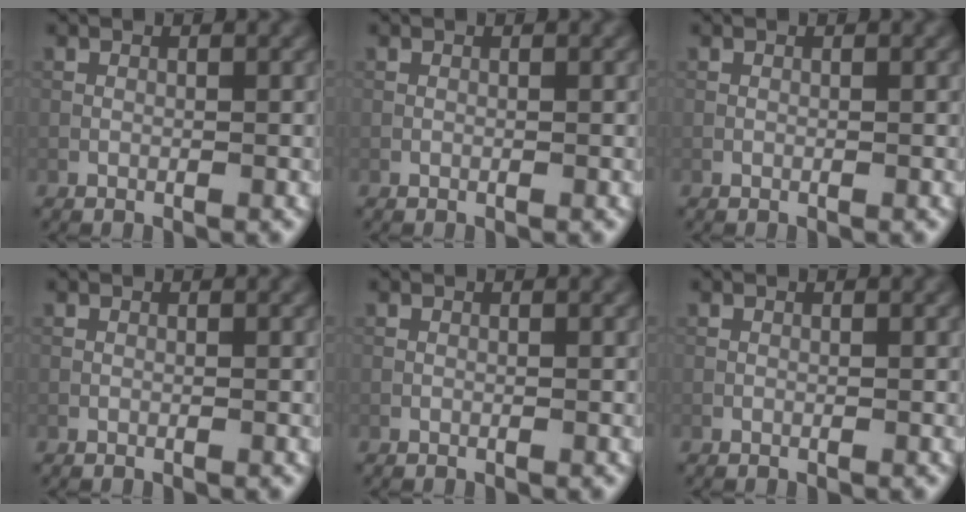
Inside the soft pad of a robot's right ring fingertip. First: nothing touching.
{"total": 0.0}
{"total": 0.0}
{"total": 0.0}
{"total": 0.0}
{"total": 0.0}